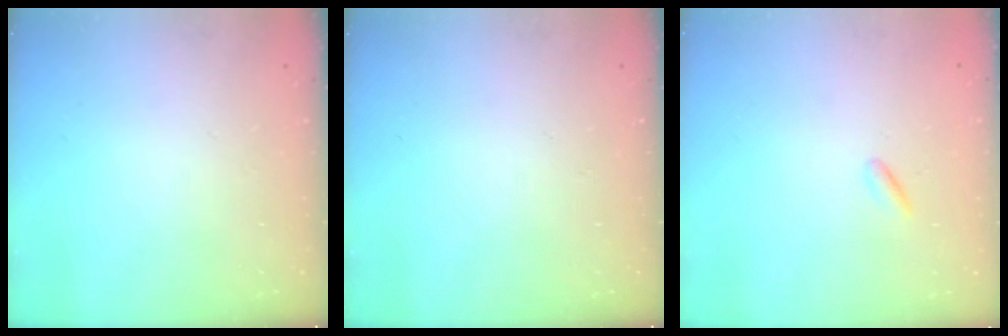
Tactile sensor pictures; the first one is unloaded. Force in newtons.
{"total": 0.0}
{"total": 1.2, "press": 1.0, "slide": 0.6}